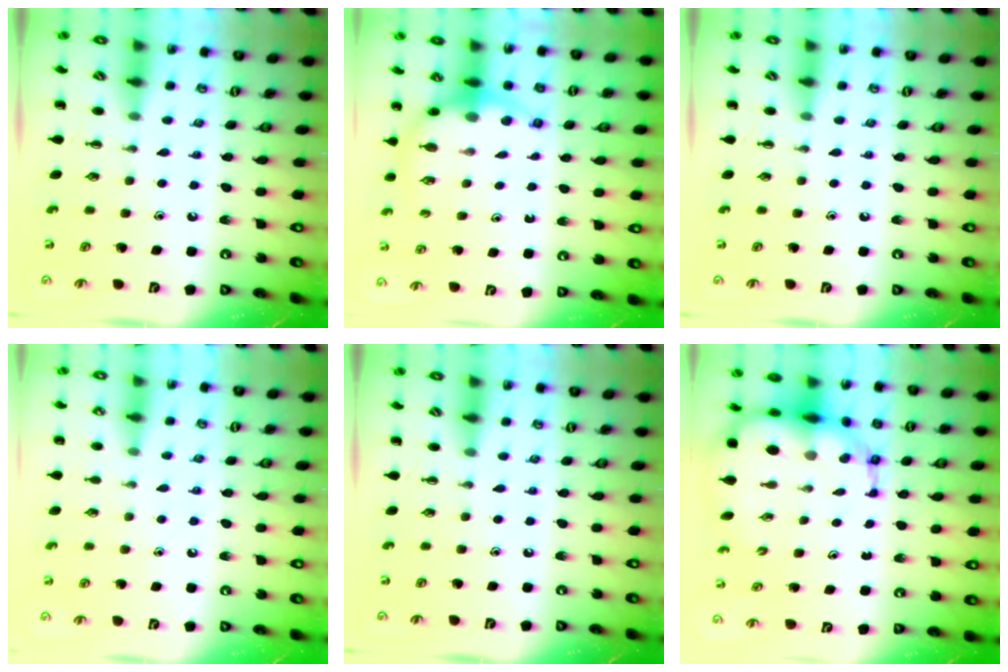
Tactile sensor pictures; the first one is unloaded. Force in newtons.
{"total": 9.2, "press": 9.0, "slide": 1.6}
{"total": 0.0}
{"total": 5.1, "press": 4.8, "slide": 1.6}
{"total": 0.0}
{"total": 12.9, "press": 12.3, "slide": 3.9}